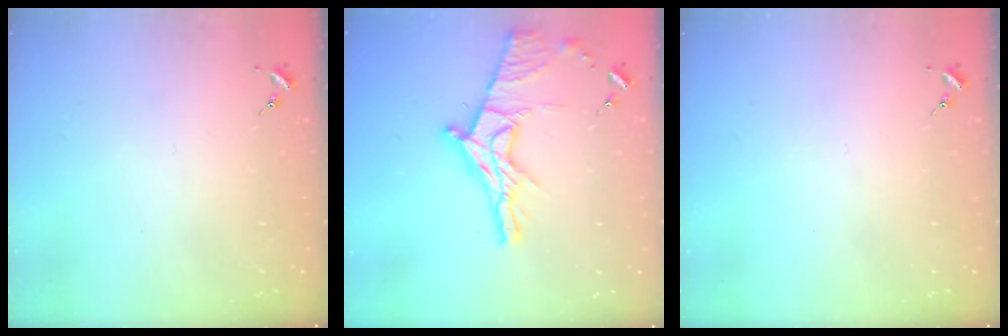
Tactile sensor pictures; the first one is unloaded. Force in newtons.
{"total": 18.9, "press": 18.9, "slide": 1.3}
{"total": 0.0}